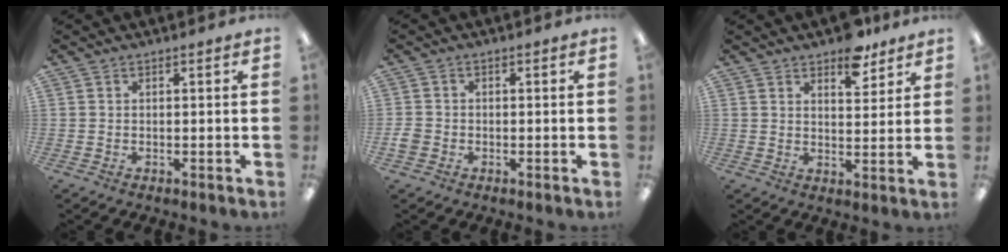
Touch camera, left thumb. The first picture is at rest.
{"total": 2.6, "force": [-0.9, 2.1, 1.2], "torque": [-0.016, 0.008, -0.017]}
{"total": 8.8, "force": [7.0, 3.2, 4.4], "torque": [-0.048, -0.045, 0.117]}